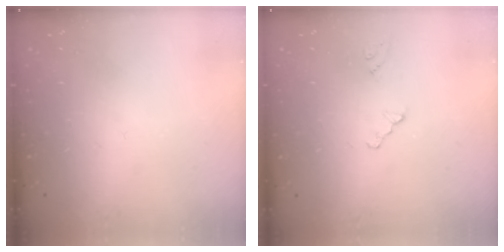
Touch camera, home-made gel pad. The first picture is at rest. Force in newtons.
{"total": 1.3, "press": 1.3, "slide": 0.4}